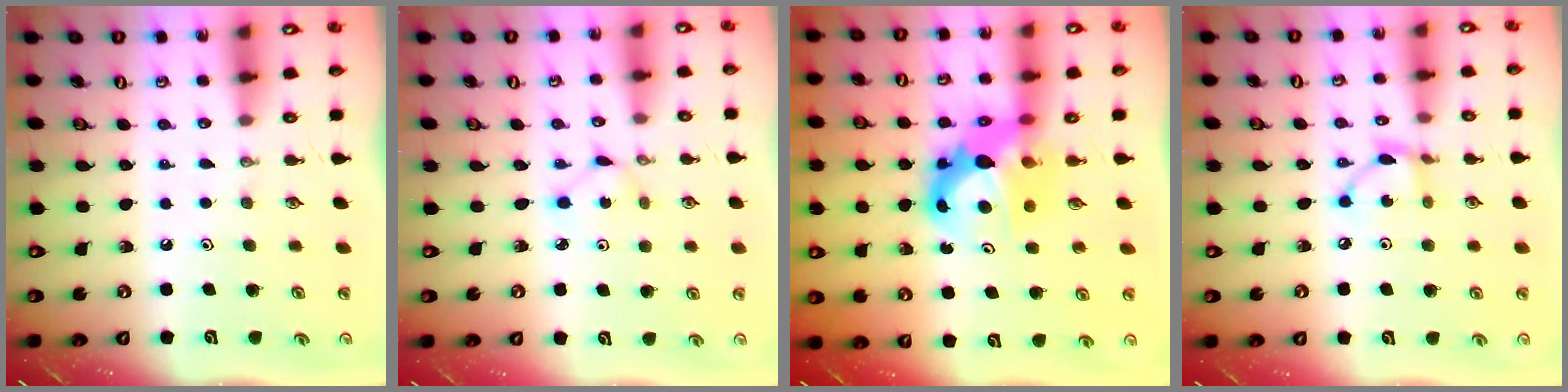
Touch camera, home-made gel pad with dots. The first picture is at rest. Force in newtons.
{"total": 1.5, "press": 1.5, "slide": 0.2}
{"total": 10.5, "press": 10.4, "slide": 0.8}
{"total": 5.1, "press": 5.0, "slide": 0.2}